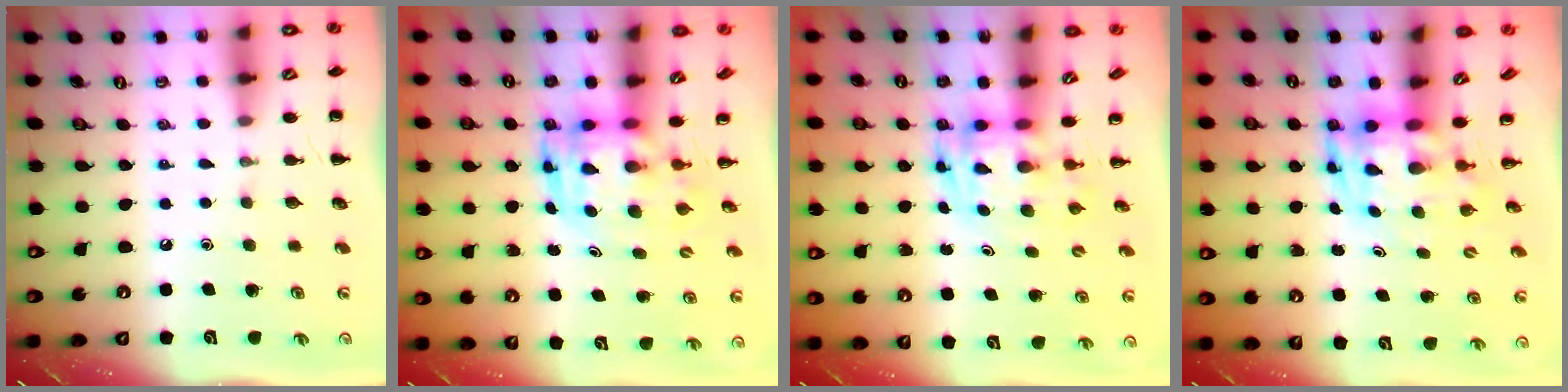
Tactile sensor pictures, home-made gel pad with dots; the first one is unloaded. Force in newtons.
{"total": 3.9, "press": 3.8, "slide": 0.8}
{"total": 3.4, "press": 3.3, "slide": 0.6}
{"total": 4.1, "press": 4.0, "slide": 0.9}